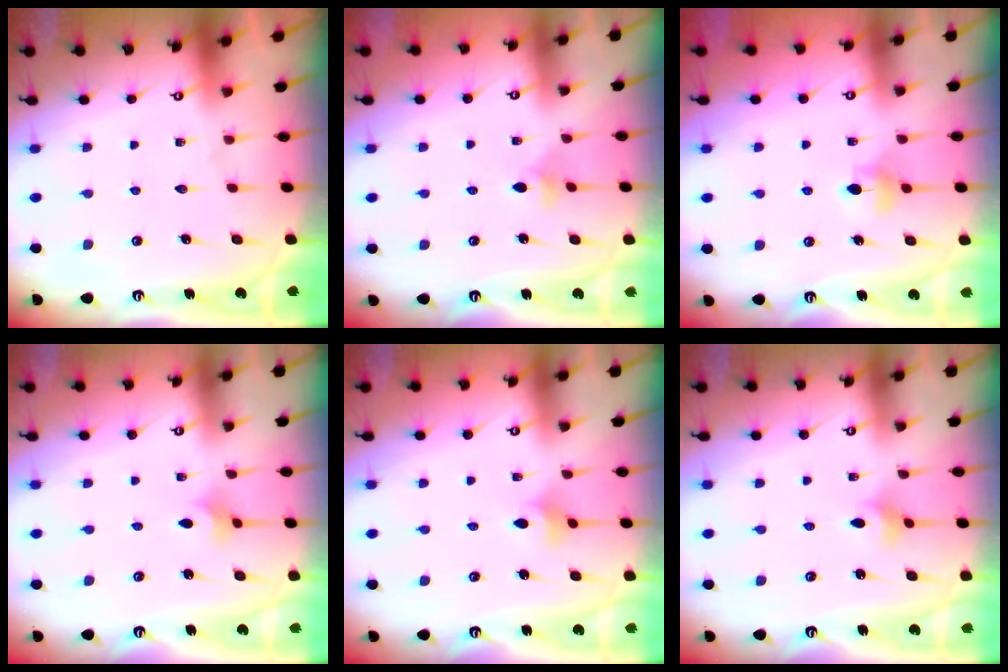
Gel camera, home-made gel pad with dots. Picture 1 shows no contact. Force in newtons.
{"total": 3.6, "press": 3.6, "slide": 0.7}
{"total": 4.6, "press": 4.5, "slide": 0.9}
{"total": 2.0, "press": 1.9, "slide": 0.6}
{"total": 4.4, "press": 4.4, "slide": 0.6}
{"total": 2.9, "press": 2.9, "slide": 0.6}